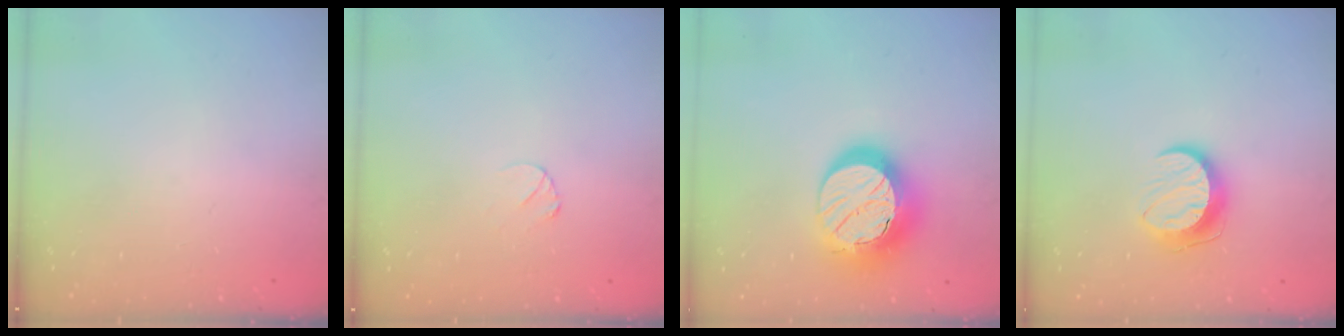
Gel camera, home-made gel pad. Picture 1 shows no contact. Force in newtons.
{"total": 2.8, "press": 2.8, "slide": 0.3}
{"total": 20.3, "press": 20.2, "slide": 1.6}
{"total": 10.7, "press": 10.7, "slide": 0.5}